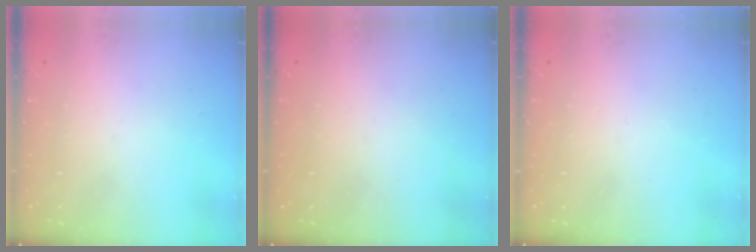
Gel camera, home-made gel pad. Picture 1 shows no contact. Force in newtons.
{"total": 0.7, "press": 0.6, "slide": 0.4}
{"total": 0.0}